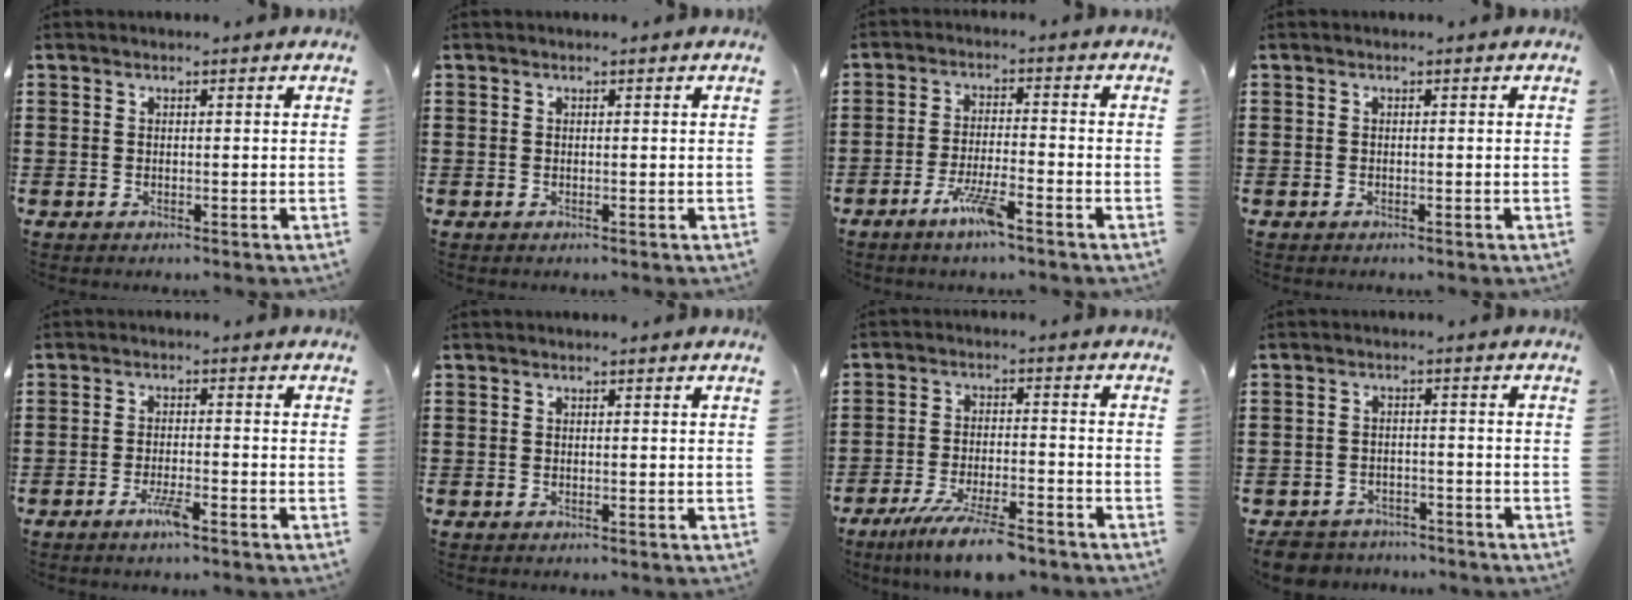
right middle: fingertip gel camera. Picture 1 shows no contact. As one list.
[{"total": 0.0}, {"total": 5.6, "force": [-3.7, 0.5, 4.2], "torque": [-0.086, -0.007, -0.068]}, {"total": 0.0}, {"total": 3.5, "force": [-2.2, 0.5, 2.7], "torque": [-0.058, -0.004, -0.043]}, {"total": 0.0}, {"total": 7.9, "force": [-6.3, 0.9, 4.6], "torque": [-0.092, -0.007, -0.118]}, {"total": 3.6, "force": [-3.5, 0.9, 0.1], "torque": [-0.015, 0.000, -0.077]}]